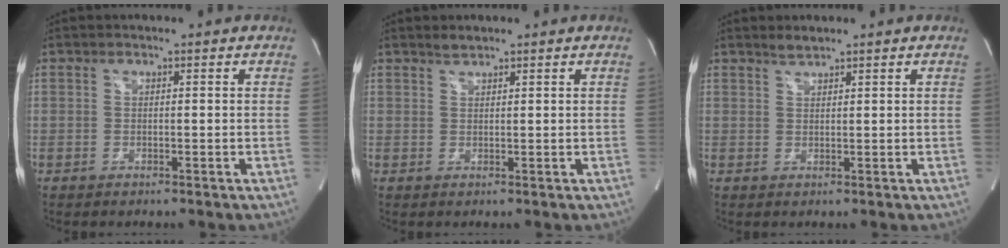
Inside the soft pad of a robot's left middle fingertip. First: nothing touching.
{"total": 1.1, "force": [1.0, 0.2, 0.2], "torque": [-0.008, 0.000, 0.021]}
{"total": 1.3, "force": [1.3, 0.1, 0.3], "torque": [-0.011, 0.000, 0.027]}